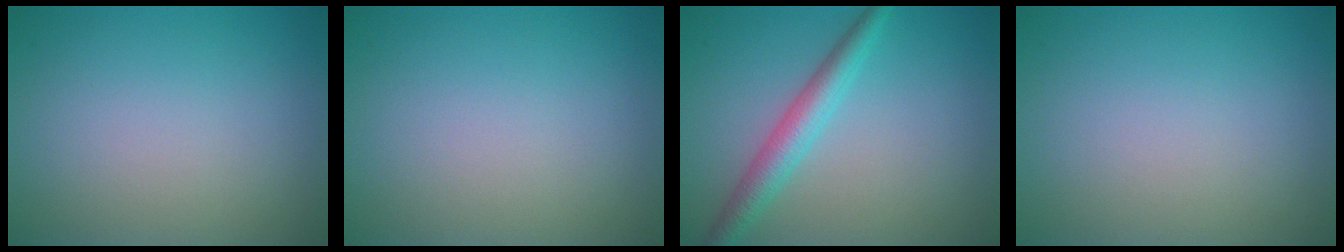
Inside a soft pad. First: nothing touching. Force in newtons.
{"total": 0.0}
{"total": 3.3, "press": 3.3, "slide": 0.1}
{"total": 0.0}